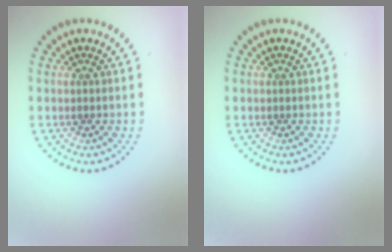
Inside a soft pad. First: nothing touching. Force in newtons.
{"total": 0.0}